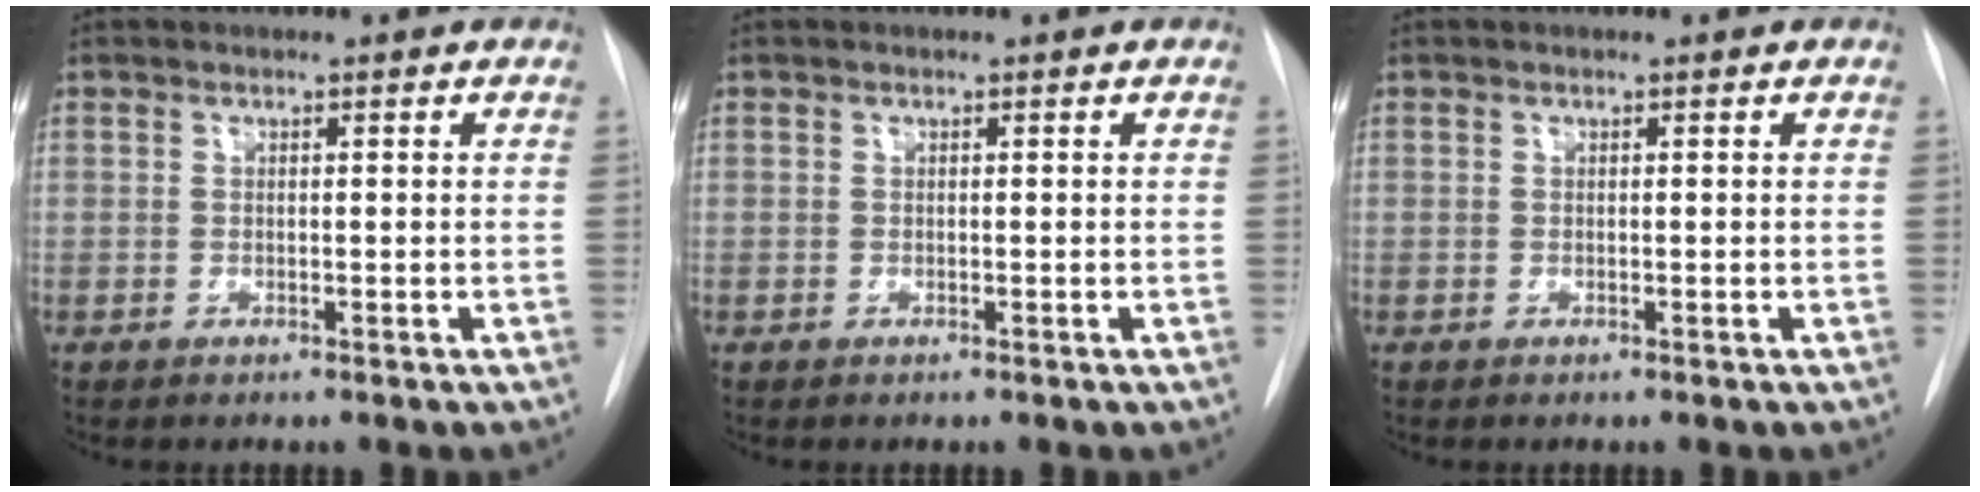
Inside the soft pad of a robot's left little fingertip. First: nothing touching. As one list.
[{"total": 0.0}, {"total": 0.0}]